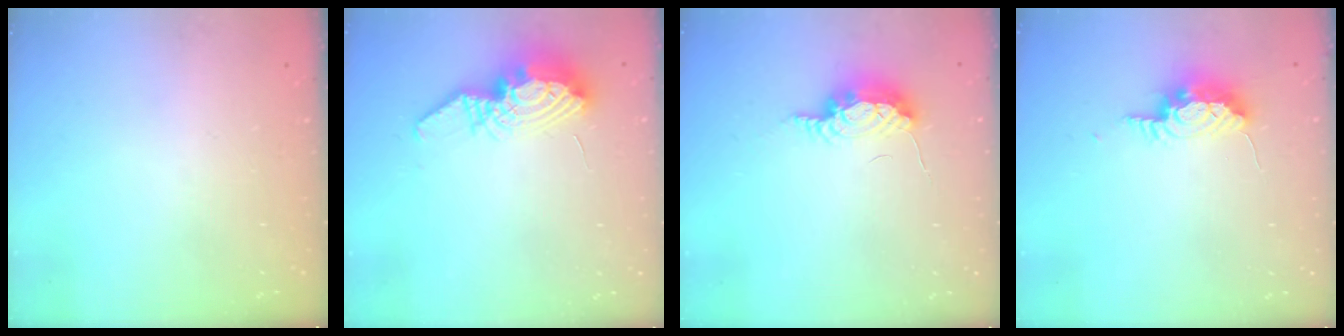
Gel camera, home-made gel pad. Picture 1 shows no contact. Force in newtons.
{"total": 10.2, "press": 10.1, "slide": 0.8}
{"total": 8.1, "press": 7.8, "slide": 2.3}
{"total": 8.3, "press": 8.0, "slide": 2.1}